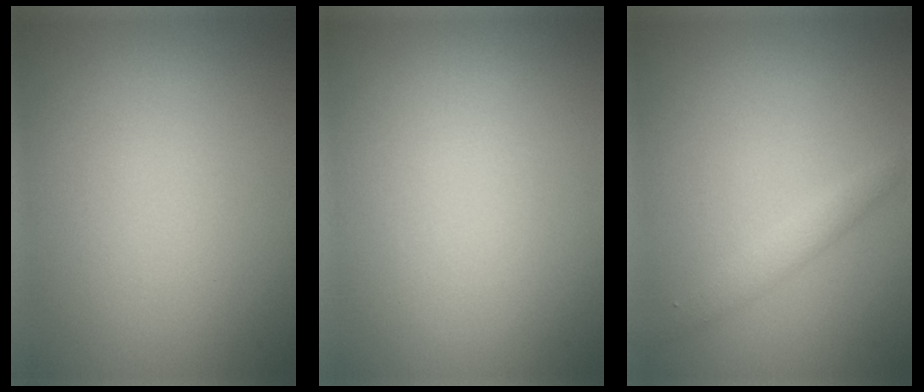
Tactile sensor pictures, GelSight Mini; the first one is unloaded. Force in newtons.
{"total": 0.0}
{"total": 1.6, "press": 1.6, "slide": 0.1}